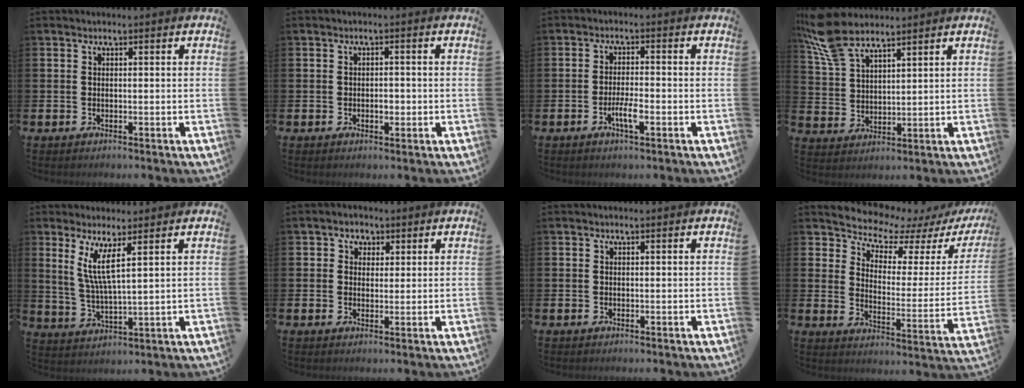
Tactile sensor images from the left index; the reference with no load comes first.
{"total": 1.5, "force": [-0.3, 1.0, 1.0], "torque": [-0.005, -0.001, -0.011]}
{"total": 3.2, "force": [-1.2, 0.8, 2.8], "torque": [-0.049, 0.003, -0.021]}
{"total": 8.5, "force": [7.4, 2.5, 3.5], "torque": [-0.085, -0.024, 0.137]}
{"total": 5.7, "force": [3.9, 0.3, 4.2], "torque": [-0.084, -0.023, 0.065]}
{"total": 2.5, "force": [1.3, 2.2, 0.1], "torque": [0.003, 0.007, 0.019]}
{"total": 0.0}
{"total": 6.8, "force": [6.5, 1.7, 1.3], "torque": [-0.053, -0.058, 0.107]}